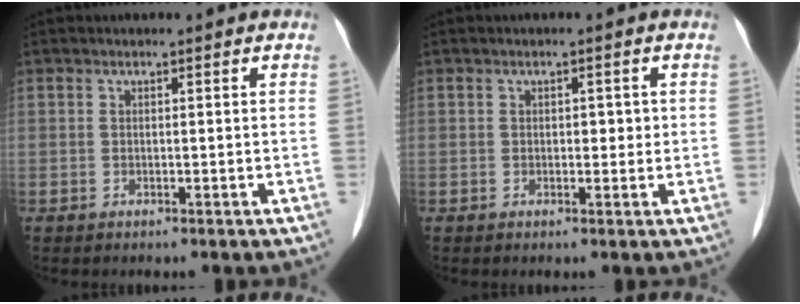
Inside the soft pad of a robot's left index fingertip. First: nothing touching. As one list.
[{"total": 1.7, "force": [0.1, 1.0, 1.4], "torque": [-0.017, 0.002, 0.004]}]